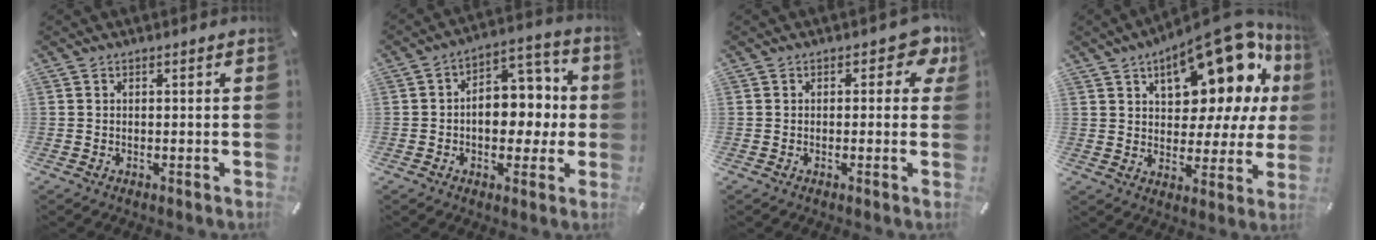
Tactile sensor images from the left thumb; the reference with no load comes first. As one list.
[{"total": 11.1, "force": [-0.7, 8.3, 7.3], "torque": [-0.090, 0.000, -0.009]}, {"total": 4.9, "force": [1.7, 2.9, 3.5], "torque": [-0.033, -0.005, 0.023]}, {"total": 21.3, "force": [11.4, 10.4, 14.7], "torque": [-0.201, -0.078, 0.190]}]